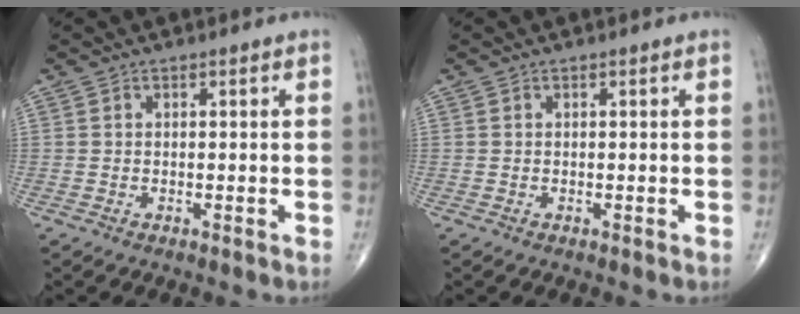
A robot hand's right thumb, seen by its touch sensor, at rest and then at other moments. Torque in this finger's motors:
{"motor_torque": [-0.03, 0.03, -0.01, 0.01, 0.01]}